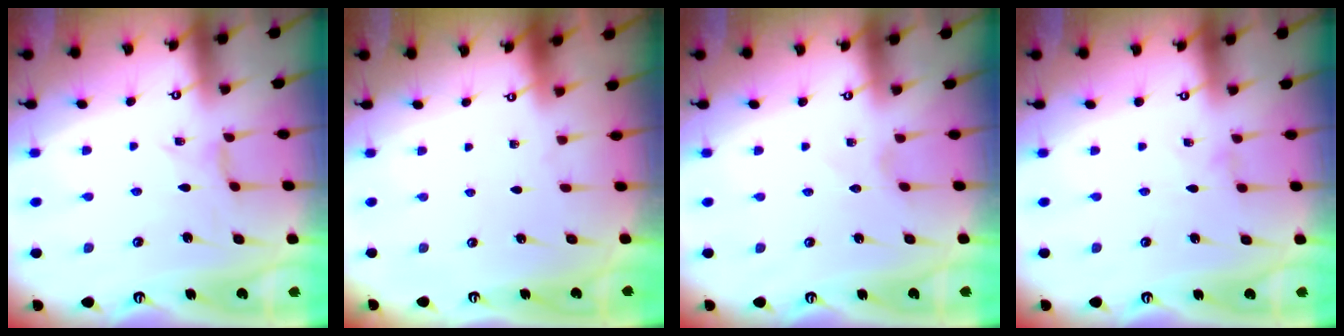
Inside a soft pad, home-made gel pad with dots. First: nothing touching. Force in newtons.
{"total": 0.0}
{"total": 0.8, "press": 0.8, "slide": 0.1}
{"total": 0.0}